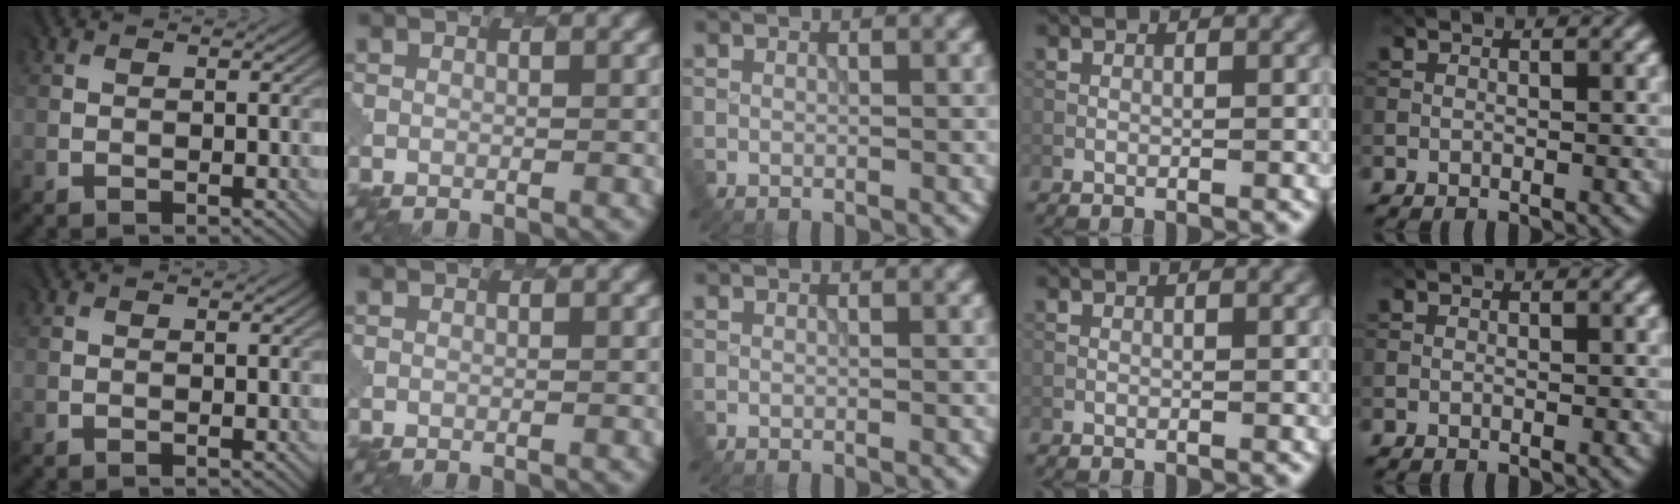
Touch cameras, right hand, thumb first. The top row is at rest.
{}